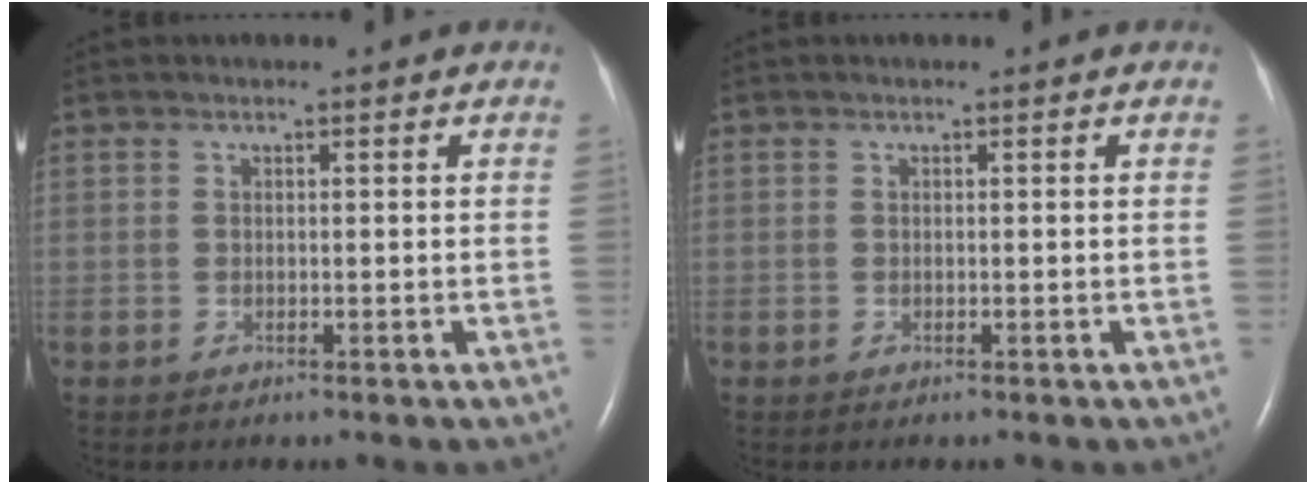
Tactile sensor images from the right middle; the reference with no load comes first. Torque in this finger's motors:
{"motor_torque": [-0.04, 0.01, -0.07, -0.07]}